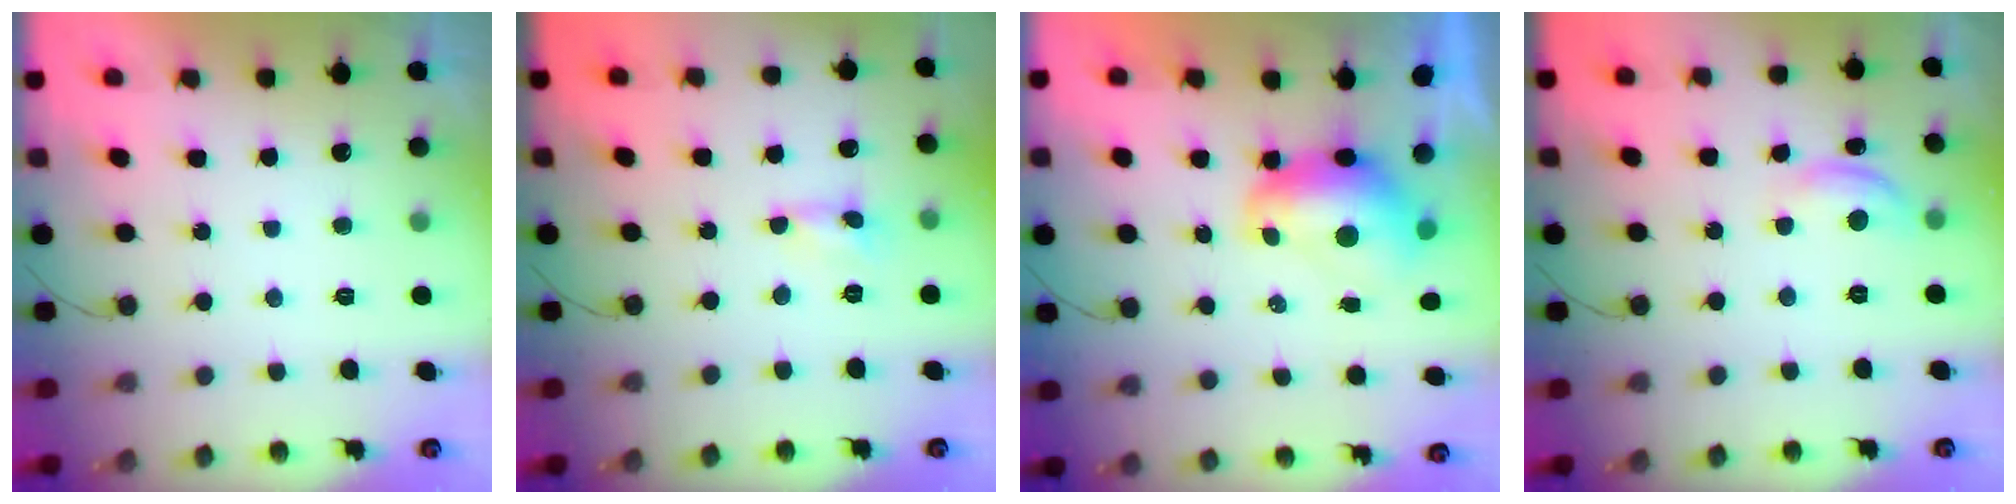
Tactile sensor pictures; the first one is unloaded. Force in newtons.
{"total": 0.0}
{"total": 8.4, "press": 8.3, "slide": 0.8}
{"total": 8.7, "press": 8.7, "slide": 0.5}